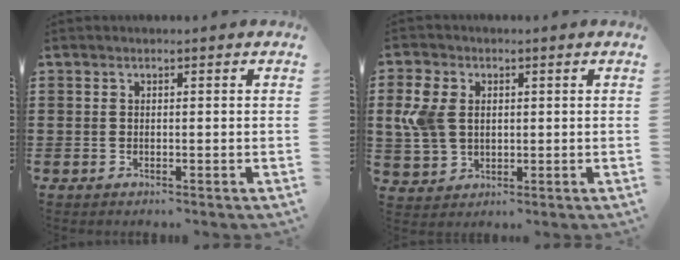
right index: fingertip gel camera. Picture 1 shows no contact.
{"total": 6.7, "force": [1.1, 4.9, 4.4], "torque": [-0.133, 0.004, 0.011]}